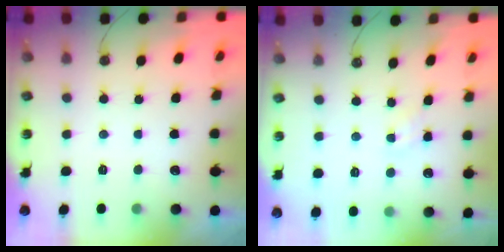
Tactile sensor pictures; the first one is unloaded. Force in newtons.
{"total": 1.0, "press": 1.0, "slide": 0.2}